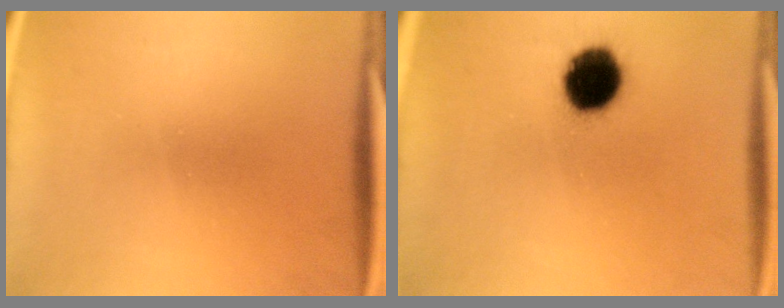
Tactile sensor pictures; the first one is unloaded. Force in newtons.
{"total": 11.5}